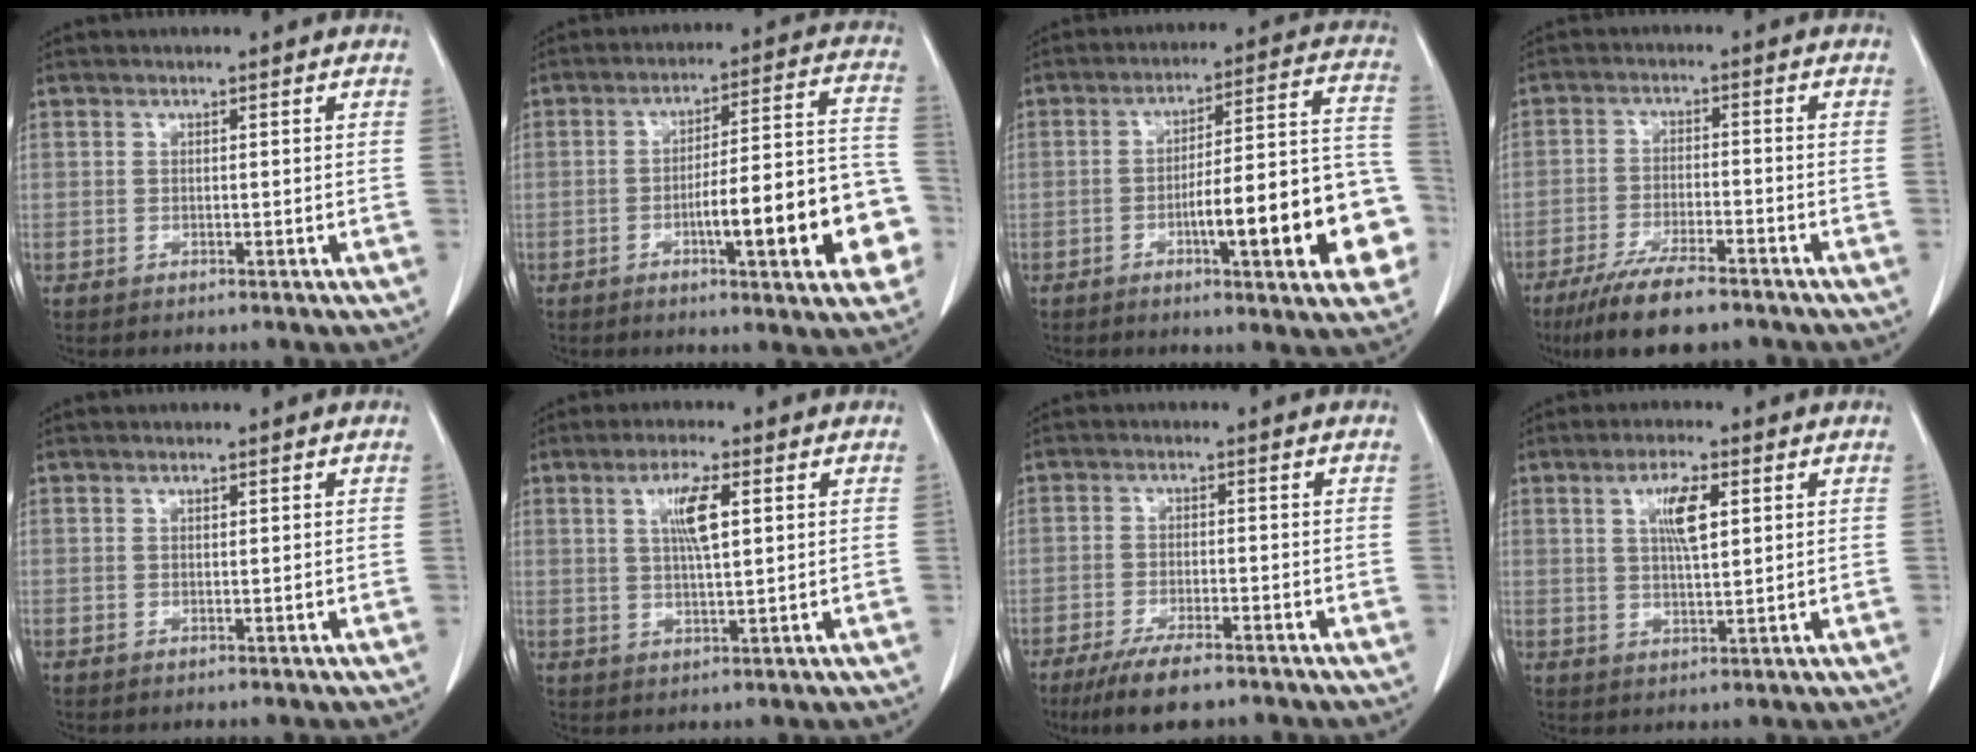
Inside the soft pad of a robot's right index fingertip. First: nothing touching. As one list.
[{"total": 16.3, "force": [-5.3, 2.6, 15.2], "torque": [-0.172, 0.029, -0.068]}, {"total": 17.9, "force": [-5.8, 2.8, 16.8], "torque": [-0.170, 0.033, -0.072]}, {"total": 10.3, "force": [-7.9, 1.8, 6.3], "torque": [-0.109, -0.022, -0.130]}, {"total": 0.0}, {"total": 5.5, "force": [1.7, 0.8, 5.2], "torque": [-0.097, 0.000, 0.032]}, {"total": 7.8, "force": [-5.9, 1.5, 4.9], "torque": [-0.084, -0.017, -0.095]}, {"total": 5.6, "force": [1.9, 1.2, 5.1], "torque": [-0.096, 0.002, 0.036]}]